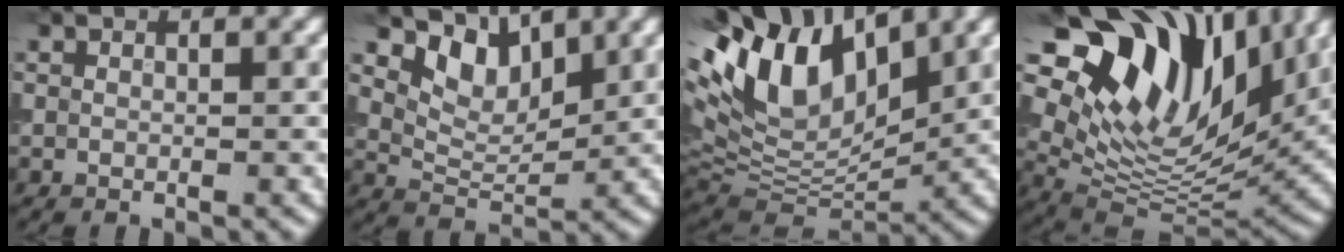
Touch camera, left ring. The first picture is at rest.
{"total": 4.4, "force": [2.9, 2.3, 2.4], "torque": [-0.049, -0.008, 0.048]}
{"total": 11.9, "force": [5.2, 6.8, 8.3], "torque": [-0.171, 0.025, 0.088]}
{"total": 15.6, "force": [8.7, 8.1, 10.1], "torque": [-0.185, 0.031, 0.159]}